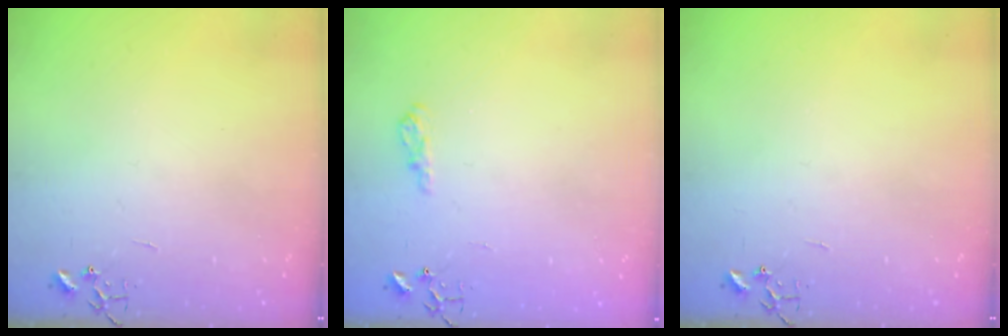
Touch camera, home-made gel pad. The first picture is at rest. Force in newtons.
{"total": 9.8, "press": 9.7, "slide": 1.0}
{"total": 0.0}